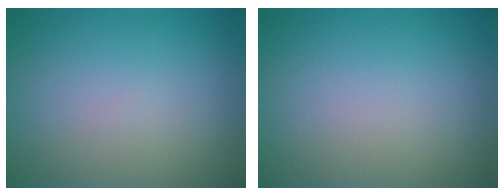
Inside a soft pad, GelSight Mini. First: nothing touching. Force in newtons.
{"total": 0.0}